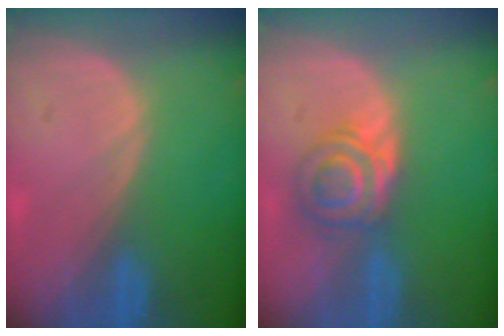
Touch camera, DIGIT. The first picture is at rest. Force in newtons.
{"total": 5.8, "press": 5.4, "slide": 2.1}